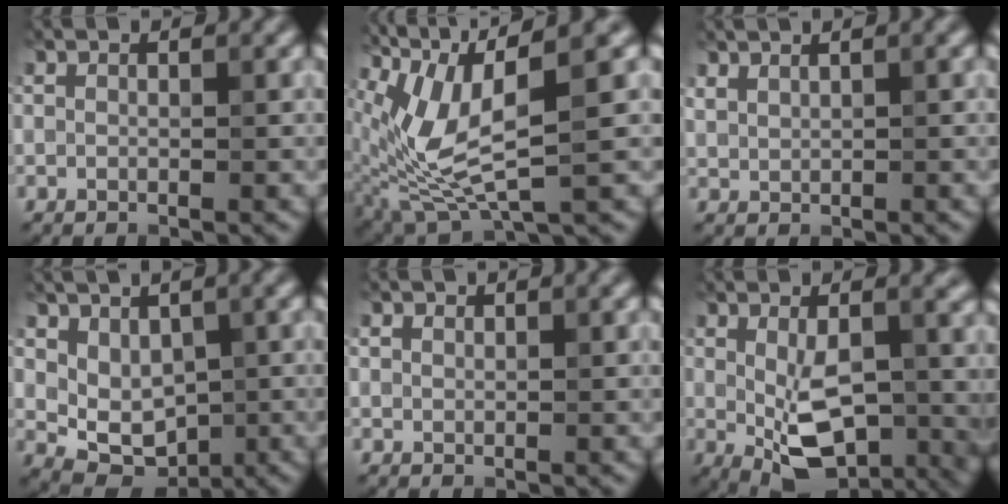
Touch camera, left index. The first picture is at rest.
{"total": 9.2, "force": [1.1, 3.4, 8.4], "torque": [-0.189, -0.013, 0.020]}
{"total": 1.0, "force": [0.9, -0.2, -0.5], "torque": [0.006, 0.002, 0.022]}
{"total": 3.1, "force": [0.5, 2.5, 1.9], "torque": [-0.029, -0.014, 0.016]}
{"total": 0.6, "force": [0.3, 0.3, -0.4], "torque": [0.009, 0.001, 0.005]}
{"total": 6.5, "force": [-0.2, 3.4, 5.6], "torque": [-0.099, -0.026, 0.009]}